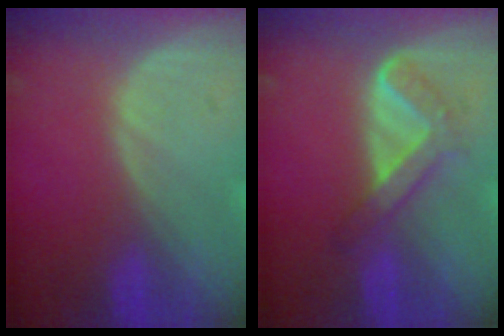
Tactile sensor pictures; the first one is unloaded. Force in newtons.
{"total": 4.8, "press": 4.7, "slide": 0.7}